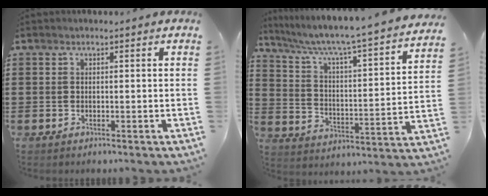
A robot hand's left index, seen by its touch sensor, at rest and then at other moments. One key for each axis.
{"total": 4.8, "fx": 4.0, "fy": -0.4, "fz": 2.6, "tx": -0.072, "ty": -0.049, "tz": 0.055}